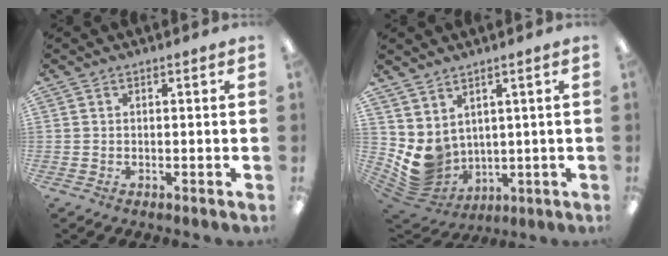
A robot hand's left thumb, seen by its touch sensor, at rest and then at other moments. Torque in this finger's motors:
{"motor_torque": [1.42, 1.51, 1.27, -0.85, 0.07]}